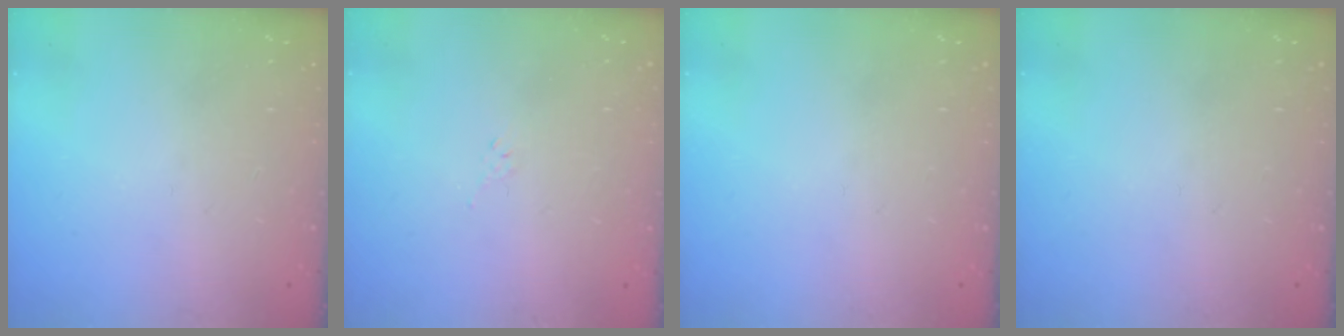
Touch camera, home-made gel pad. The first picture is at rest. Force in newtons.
{"total": 4.3, "press": 4.2, "slide": 0.9}
{"total": 0.0}
{"total": 0.0}